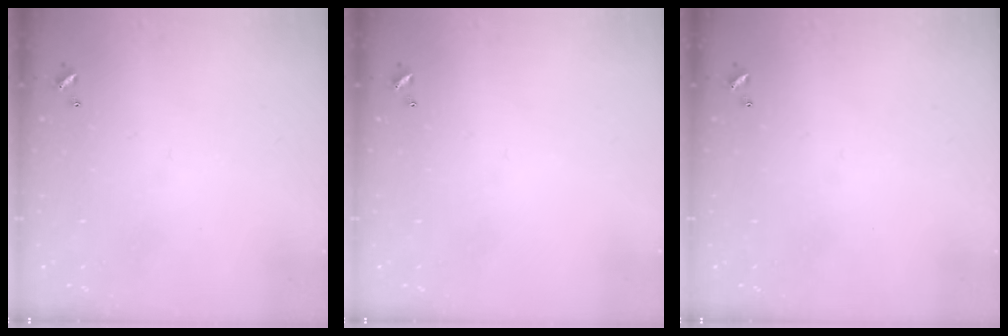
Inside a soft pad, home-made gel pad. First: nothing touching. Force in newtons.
{"total": 0.0}
{"total": 0.0}